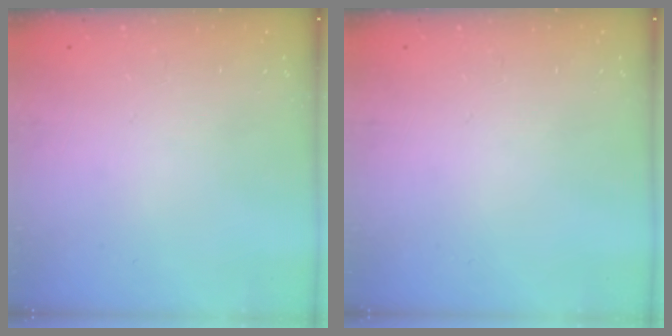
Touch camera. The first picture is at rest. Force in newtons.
{"total": 0.0}